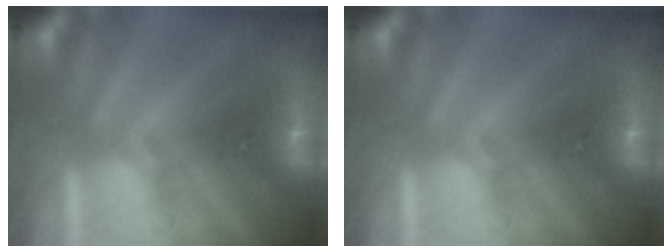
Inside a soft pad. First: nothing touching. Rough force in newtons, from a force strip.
{"total": 0.0}